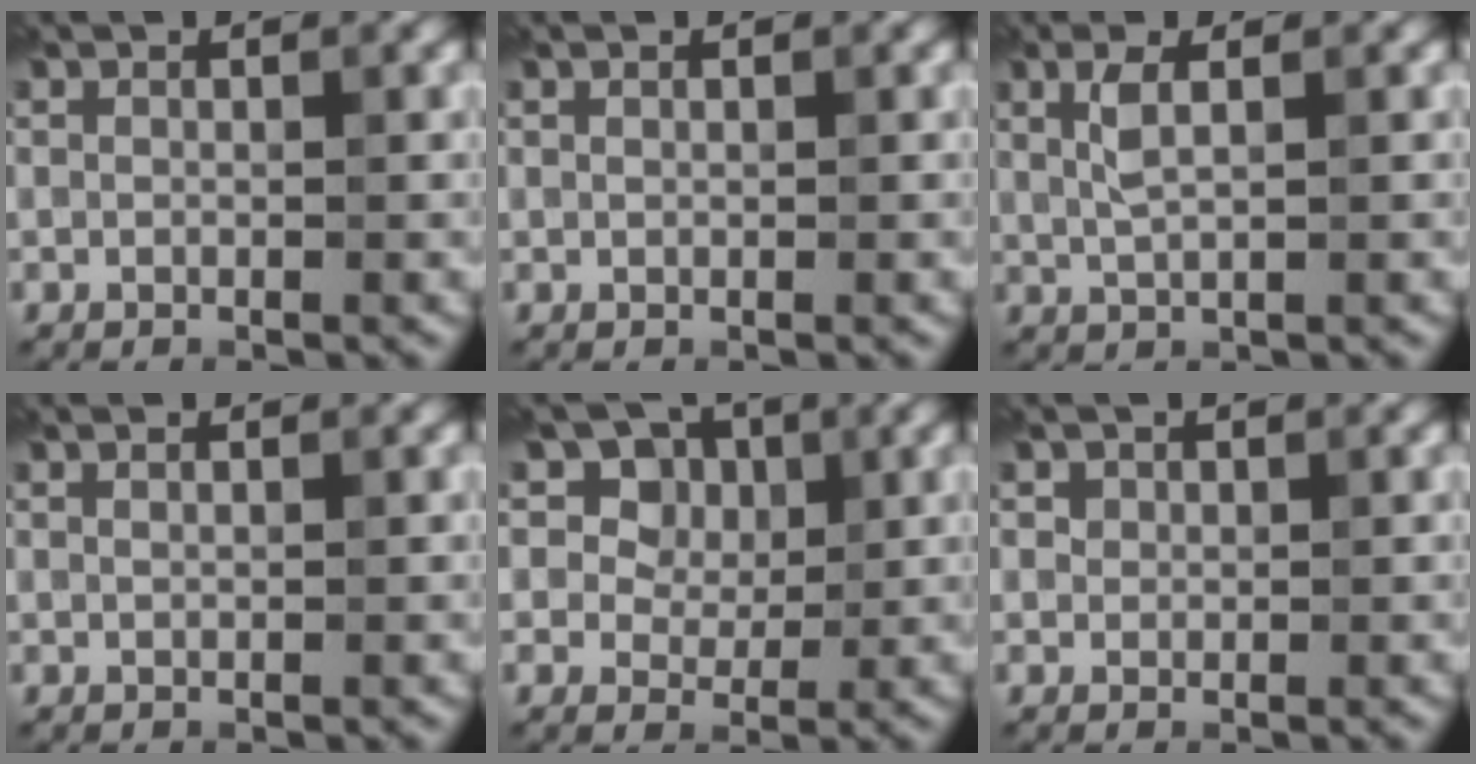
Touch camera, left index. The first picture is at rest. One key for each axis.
{"total": 0.0}
{"total": 1.9, "fx": 0.9, "fy": 0.3, "fz": 1.7, "tx": -0.043, "ty": 0.003, "tz": 0.020}
{"total": 0.8, "fx": 0.5, "fy": 0.3, "fz": 0.6, "tx": -0.005, "ty": 0.001, "tz": 0.011}
{"total": 5.4, "fx": 2.9, "fy": 4.0, "fz": 2.2, "tx": -0.038, "ty": 0.001, "tz": 0.025}
{"total": 0.9, "fx": 0.5, "fy": 0.7, "fz": 0.1, "tx": -0.001, "ty": 0.003, "tz": 0.005}